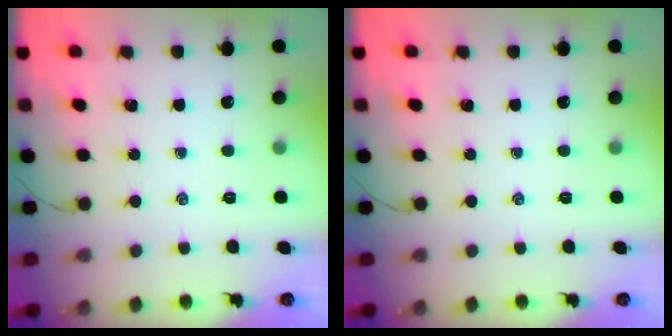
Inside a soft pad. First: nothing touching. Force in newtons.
{"total": 0.0}